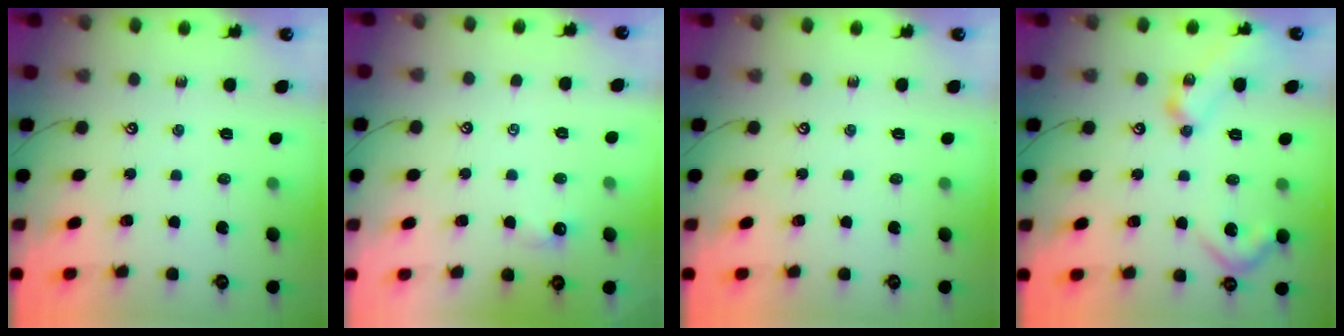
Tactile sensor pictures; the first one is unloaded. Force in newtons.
{"total": 2.5, "press": 2.4, "slide": 0.4}
{"total": 0.0}
{"total": 16.1, "press": 16.1, "slide": 0.4}